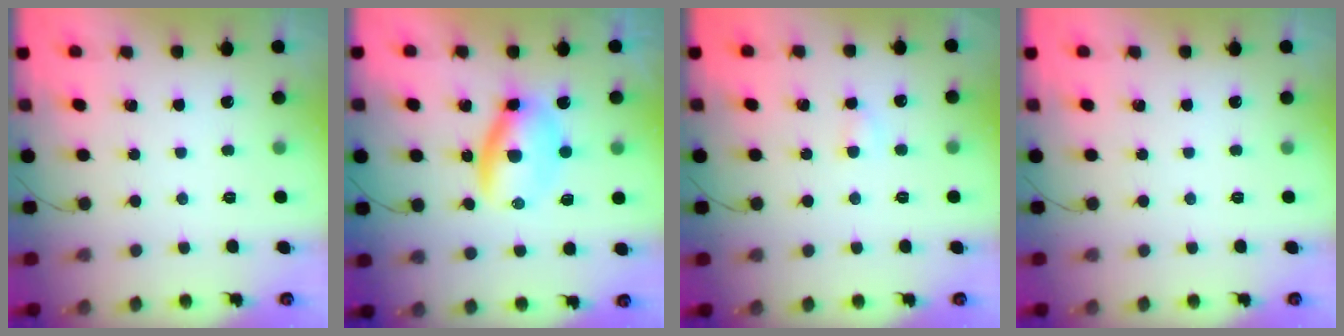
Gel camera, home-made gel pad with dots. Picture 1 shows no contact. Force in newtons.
{"total": 6.4, "press": 6.2, "slide": 1.5}
{"total": 2.6, "press": 2.5, "slide": 0.8}
{"total": 0.0}